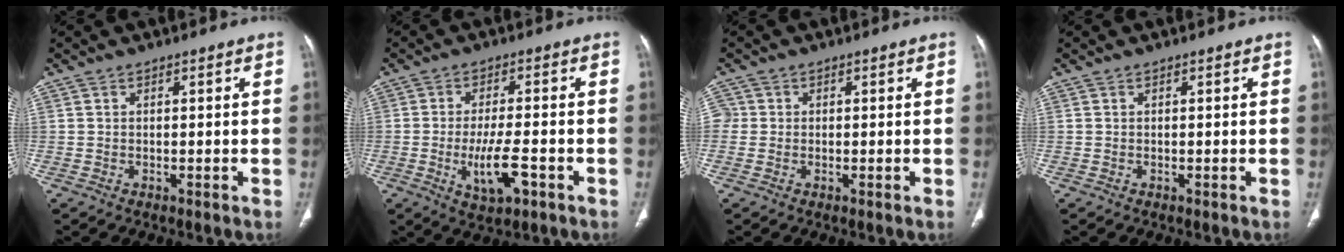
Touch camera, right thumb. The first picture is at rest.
{"total": 8.0, "force": [-2.7, 2.7, 7.0], "torque": [-0.126, 0.003, -0.042]}
{"total": 2.1, "force": [0.1, 2.0, 0.5], "torque": [0.002, 0.006, 0.000]}
{"total": 0.0}